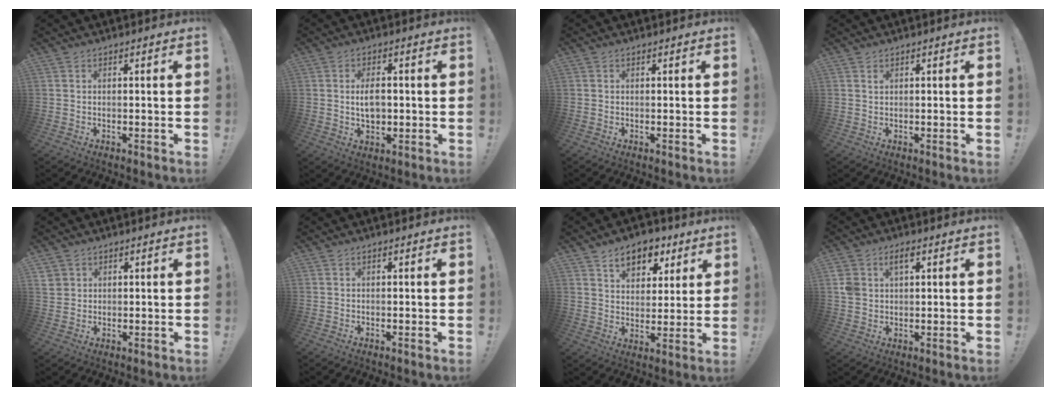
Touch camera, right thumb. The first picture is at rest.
{"total": 6.0, "force": [0.1, 3.9, 4.5], "torque": [-0.068, 0.002, -0.002]}
{"total": 0.0}
{"total": 0.6, "force": [0.5, 0.4, 0.2], "torque": [0.002, -0.003, 0.008]}
{"total": 2.7, "force": [1.5, 2.2, 0.4], "torque": [0.001, -0.008, 0.028]}
{"total": 0.0}
{"total": 10.5, "force": [6.2, 6.8, 5.0], "torque": [-0.063, -0.036, 0.114]}
{"total": 4.8, "force": [1.9, 3.2, 3.0], "torque": [-0.048, 0.001, 0.035]}